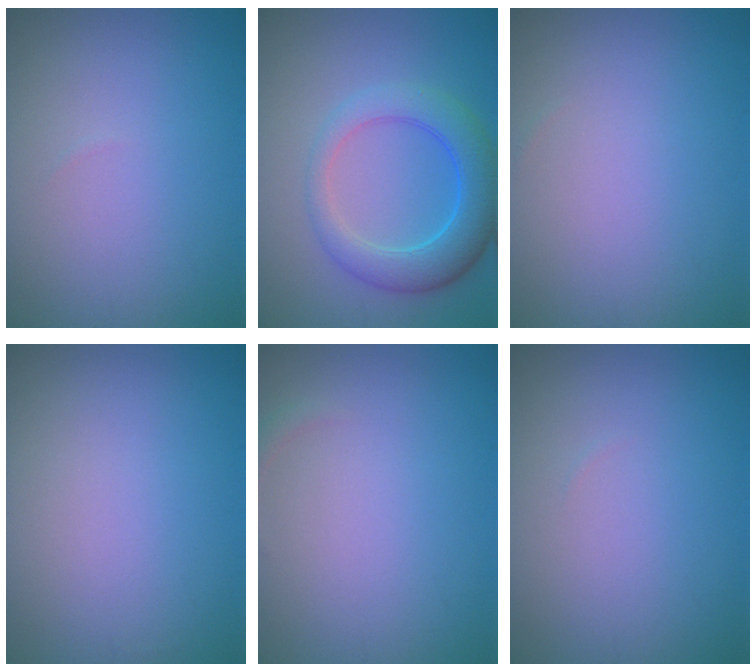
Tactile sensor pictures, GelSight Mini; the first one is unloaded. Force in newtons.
{"total": 5.3, "press": 5.3, "slide": 0.2}
{"total": 0.0}
{"total": 0.0}
{"total": 0.7, "press": 0.7, "slide": 0.1}
{"total": 0.0}